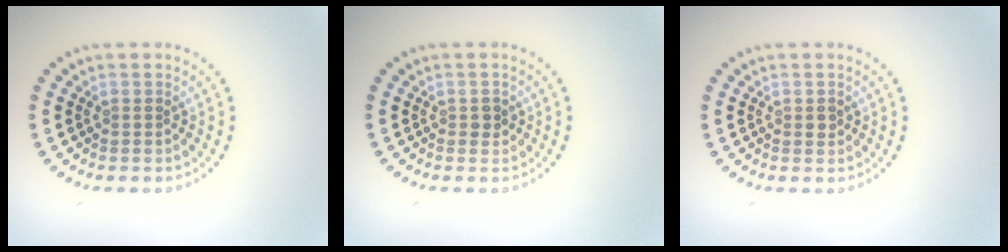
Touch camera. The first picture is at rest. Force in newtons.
{"total": 1.0, "press": 0.9, "slide": 0.1}
{"total": 0.9, "press": 0.9, "slide": 0.0}